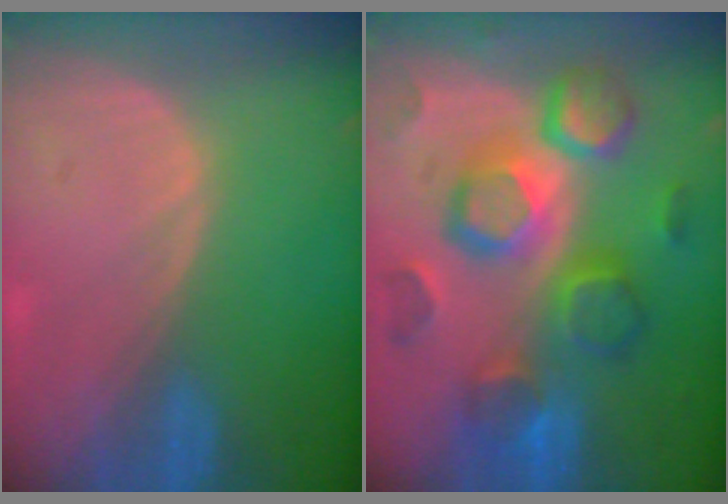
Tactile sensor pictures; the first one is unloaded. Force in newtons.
{"total": 12.3, "press": 12.2, "slide": 1.2}